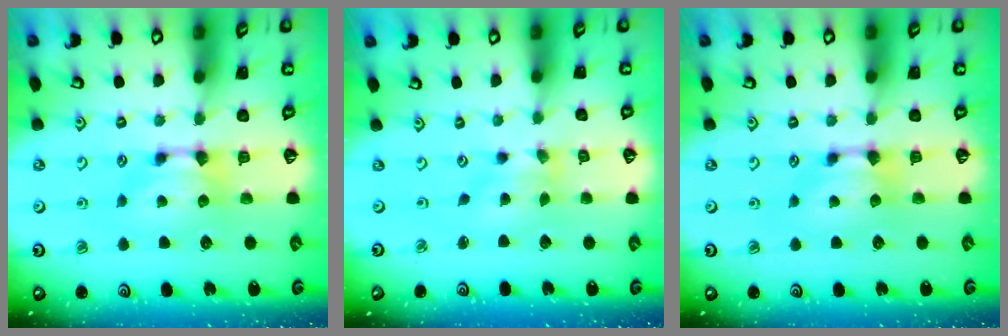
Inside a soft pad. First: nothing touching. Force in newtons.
{"total": 1.2, "press": 0.6, "slide": 1.1}
{"total": 0.0}